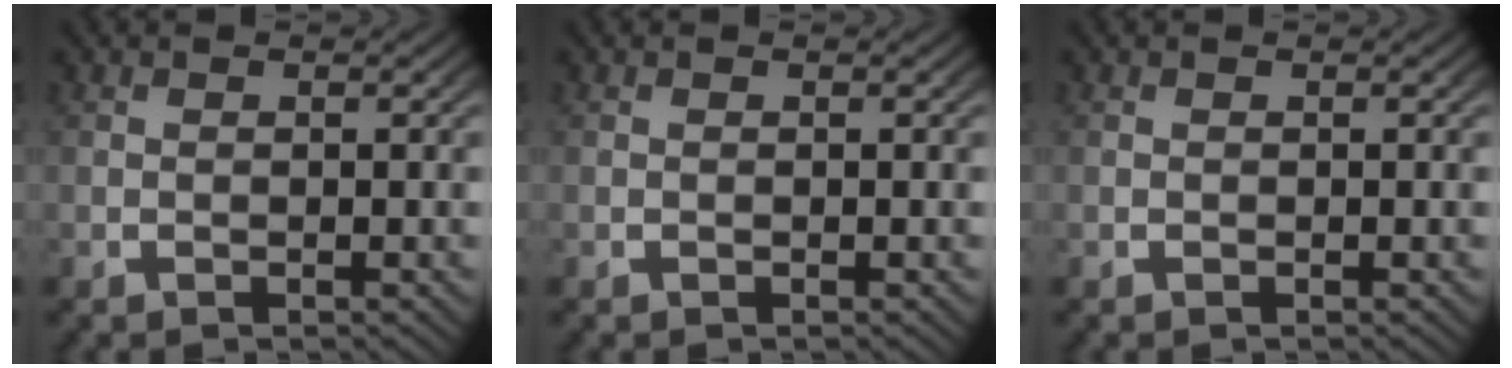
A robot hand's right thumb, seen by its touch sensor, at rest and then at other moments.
{"total": 0.0}
{"total": 0.0}